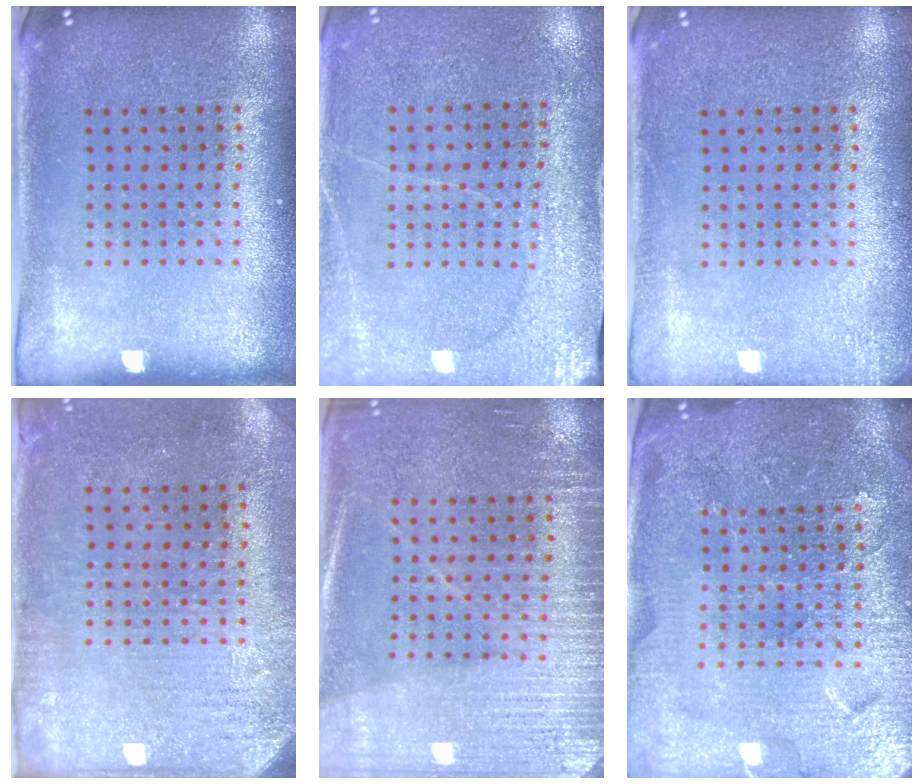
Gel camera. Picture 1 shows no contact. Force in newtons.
{"total": 2.7, "press": 2.7, "slide": 0.4}
{"total": 1.5, "press": 1.5, "slide": 0.3}
{"total": 3.1, "press": 2.6, "slide": 1.7}
{"total": 3.0, "press": 2.9, "slide": 0.7}
{"total": 4.8, "press": 4.5, "slide": 1.6}